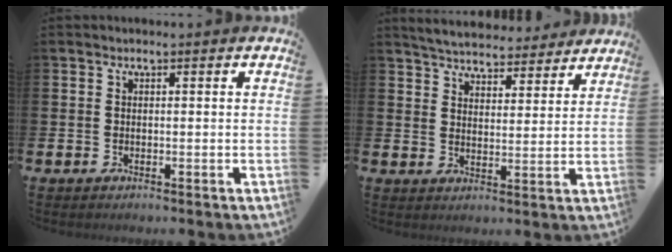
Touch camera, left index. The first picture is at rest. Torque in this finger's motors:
{"motor_torque": [1.01, -1.13, 0.63, 0.05]}